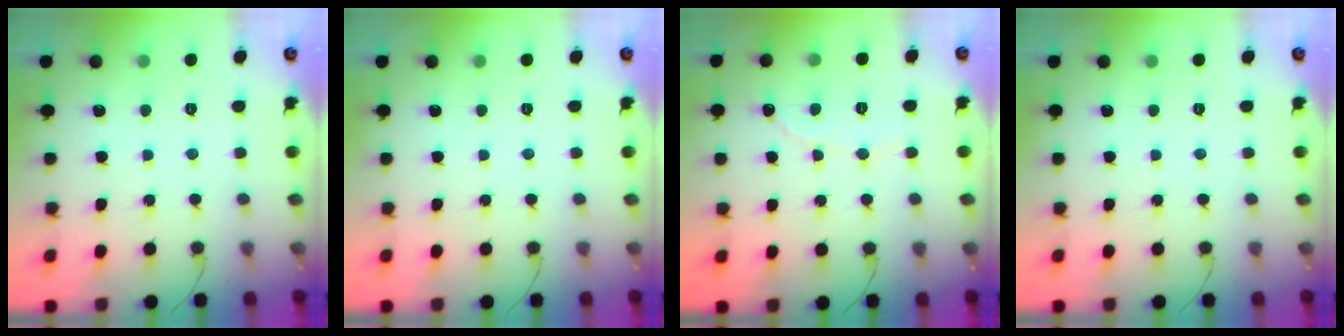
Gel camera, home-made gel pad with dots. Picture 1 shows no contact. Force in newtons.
{"total": 0.0}
{"total": 1.7, "press": 1.6, "slide": 0.1}
{"total": 0.0}